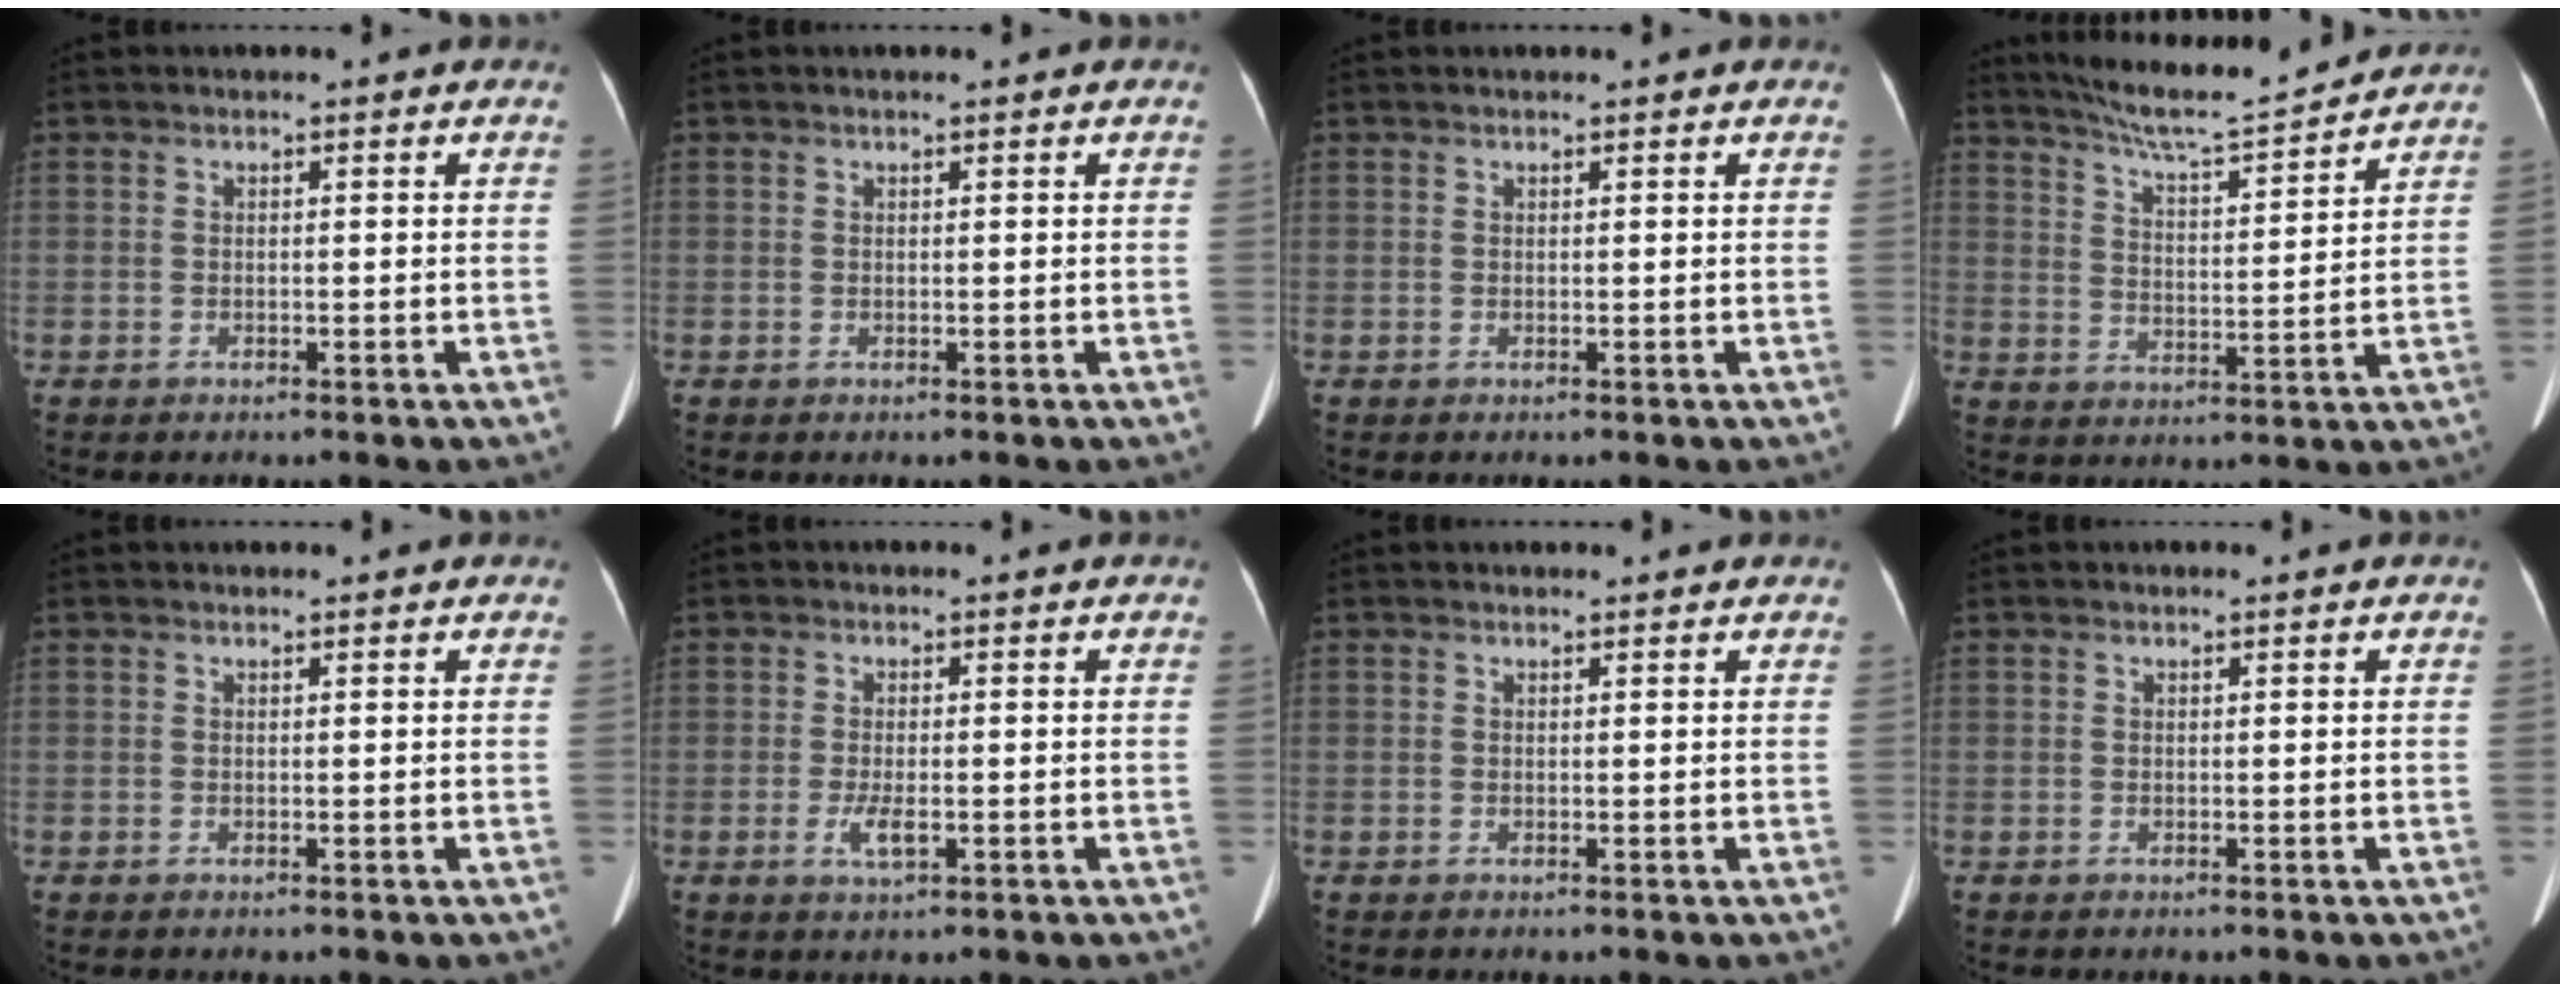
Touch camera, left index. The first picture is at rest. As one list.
[{"total": 0.6, "force": [0.5, 0.0, 0.3], "torque": [-0.007, 0.006, 0.009]}, {"total": 1.3, "force": [1.3, 0.1, 0.4], "torque": [-0.007, 0.018, 0.018]}, {"total": 13.4, "force": [12.4, 0.4, 5.2], "torque": [-0.093, 0.005, 0.193]}, {"total": 1.2, "force": [1.1, 0.2, 0.4], "torque": [-0.009, 0.012, 0.015]}, {"total": 2.7, "force": [-0.6, 0.8, 2.5], "torque": [-0.049, -0.003, -0.008]}, {"total": 2.1, "force": [2.0, 0.4, 0.7], "torque": [-0.012, 0.014, 0.022]}, {"total": 0.0}]